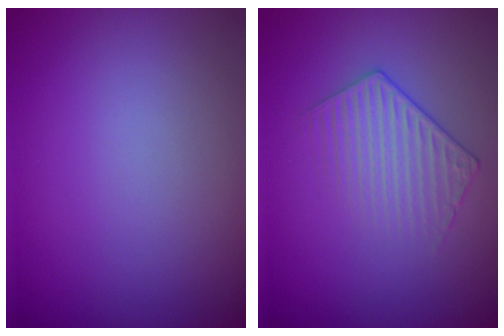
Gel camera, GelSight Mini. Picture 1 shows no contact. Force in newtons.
{"total": 1.9, "press": 1.4, "slide": 1.3}